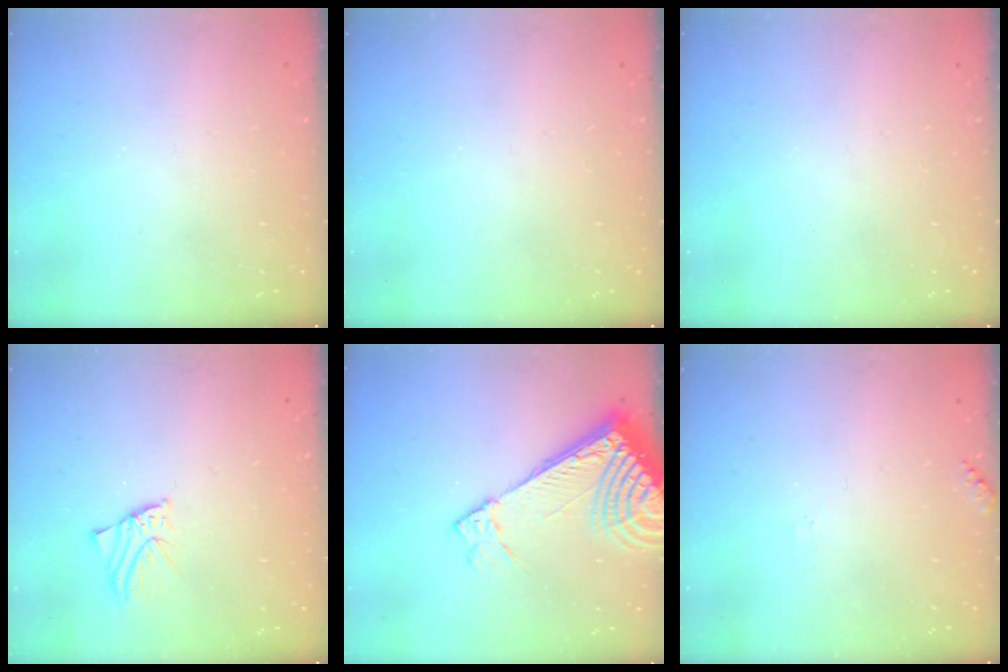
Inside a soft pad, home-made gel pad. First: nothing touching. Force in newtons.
{"total": 0.0}
{"total": 0.0}
{"total": 1.7, "press": 1.7, "slide": 0.1}
{"total": 10.5, "press": 10.4, "slide": 1.4}
{"total": 5.8, "press": 5.7, "slide": 0.6}